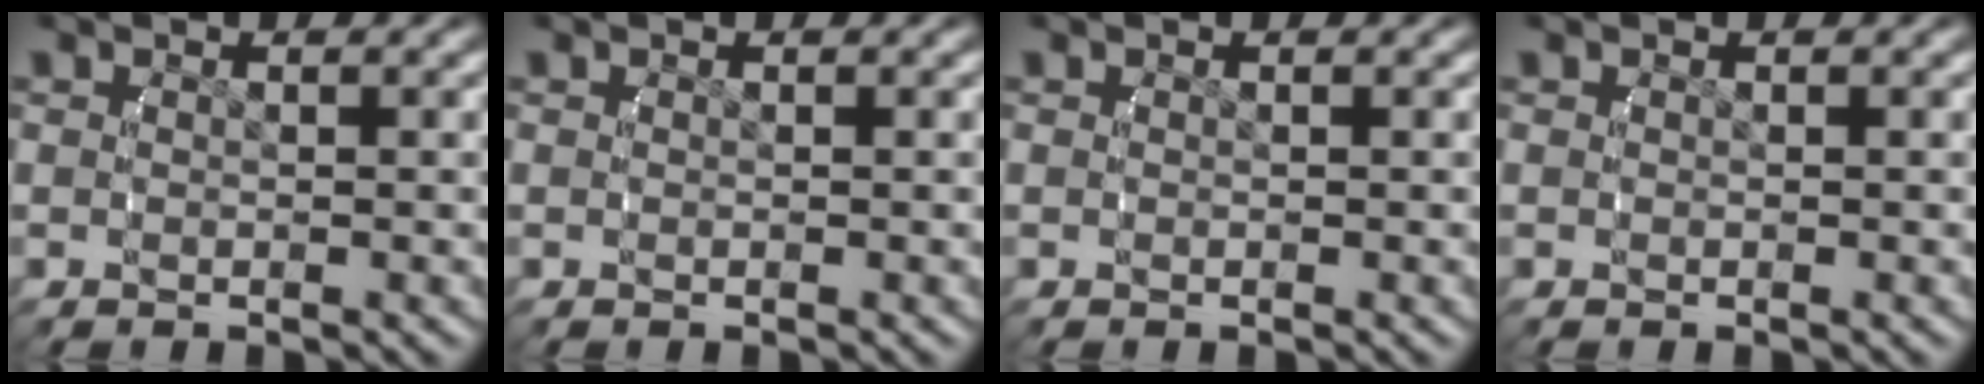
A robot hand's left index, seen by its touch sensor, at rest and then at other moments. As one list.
[{"total": 0.0}, {"total": 0.0}, {"total": 0.0}]